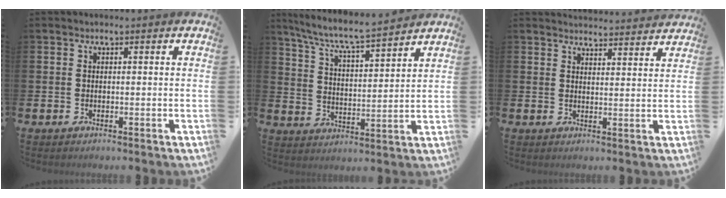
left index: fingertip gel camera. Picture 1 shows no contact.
{"total": 7.4, "force": [6.9, 0.2, 2.7], "torque": [-0.081, -0.048, 0.118]}
{"total": 3.7, "force": [3.7, 0.0, -0.1], "torque": [-0.002, -0.027, 0.066]}